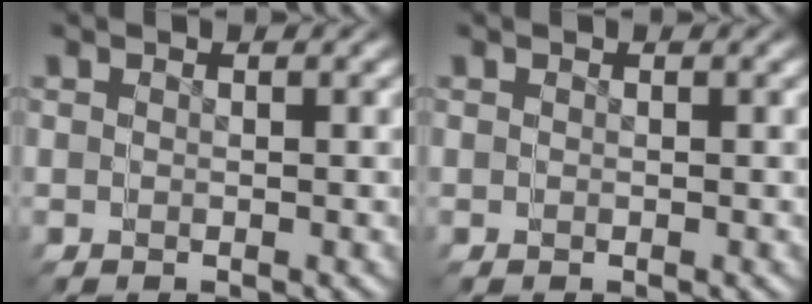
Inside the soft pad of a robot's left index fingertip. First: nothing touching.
{"total": 0.0}